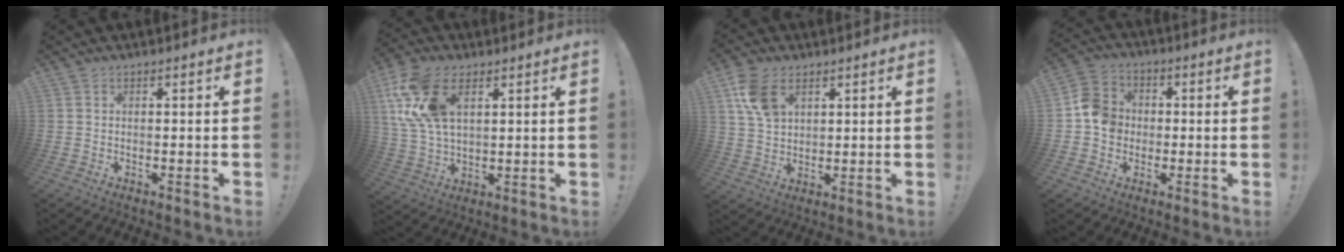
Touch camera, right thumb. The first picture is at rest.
{"total": 16.6, "force": [6.6, 9.7, 11.7], "torque": [-0.237, -0.012, 0.124]}
{"total": 10.1, "force": [4.9, 6.6, 5.9], "torque": [-0.108, -0.011, 0.097]}
{"total": 9.7, "force": [-1.2, 8.7, 4.1], "torque": [-0.060, 0.021, -0.019]}